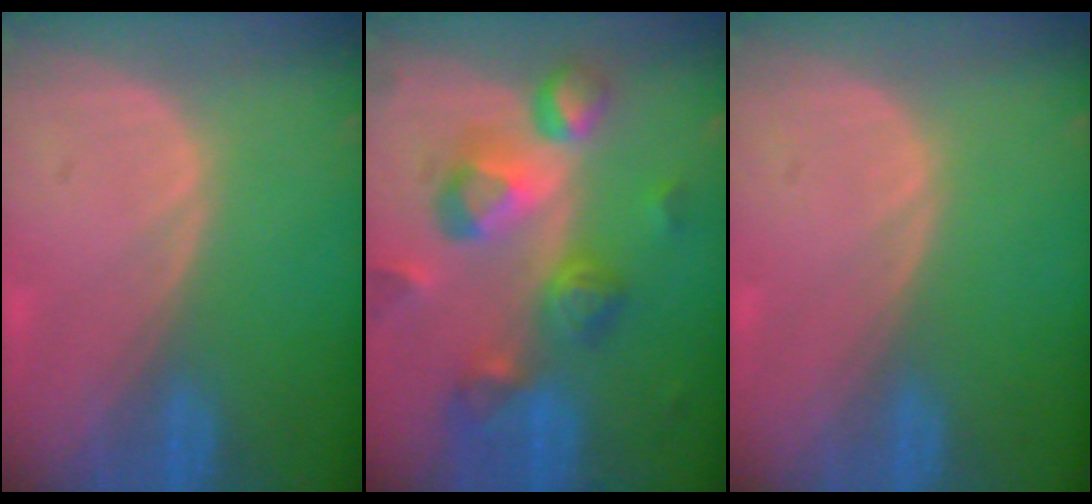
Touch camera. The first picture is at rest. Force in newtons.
{"total": 10.5, "press": 9.4, "slide": 4.7}
{"total": 0.0}